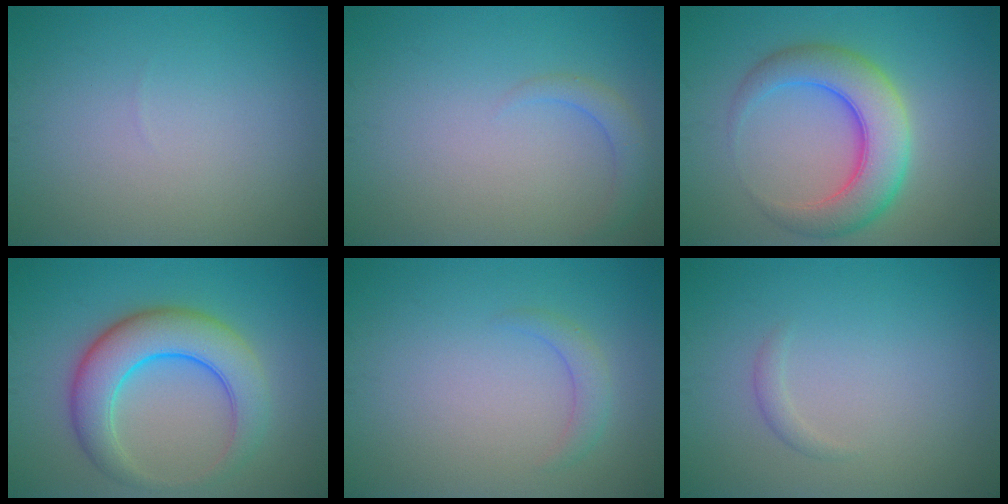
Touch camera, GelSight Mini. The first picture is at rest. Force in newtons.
{"total": 1.7, "press": 1.7, "slide": 0.3}
{"total": 6.6, "press": 6.6, "slide": 0.3}
{"total": 7.0, "press": 7.0, "slide": 0.2}
{"total": 1.5, "press": 1.5, "slide": 0.1}
{"total": 0.8, "press": 0.8, "slide": 0.0}